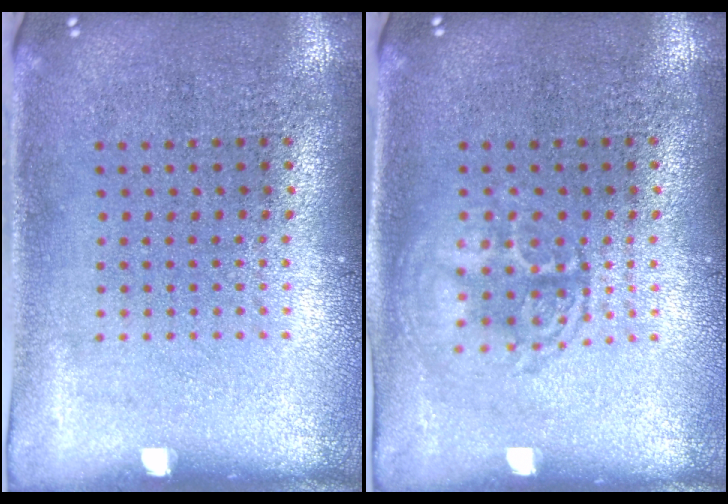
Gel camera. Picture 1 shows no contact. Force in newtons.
{"total": 1.1, "press": 1.1, "slide": 0.2}